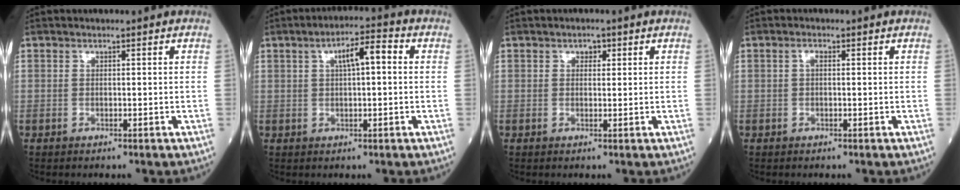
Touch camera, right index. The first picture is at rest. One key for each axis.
{"total": 5.6, "fx": 1.3, "fy": 1.4, "fz": 5.2, "tx": -0.090, "ty": 0.021, "tz": 0.020}
{"total": 1.3, "fx": 0.6, "fy": 0.9, "fz": 0.8, "tx": -0.009, "ty": 0.002, "tz": 0.008}
{"total": 1.0, "fx": 0.2, "fy": 0.4, "fz": 0.9, "tx": -0.017, "ty": 0.003, "tz": 0.002}